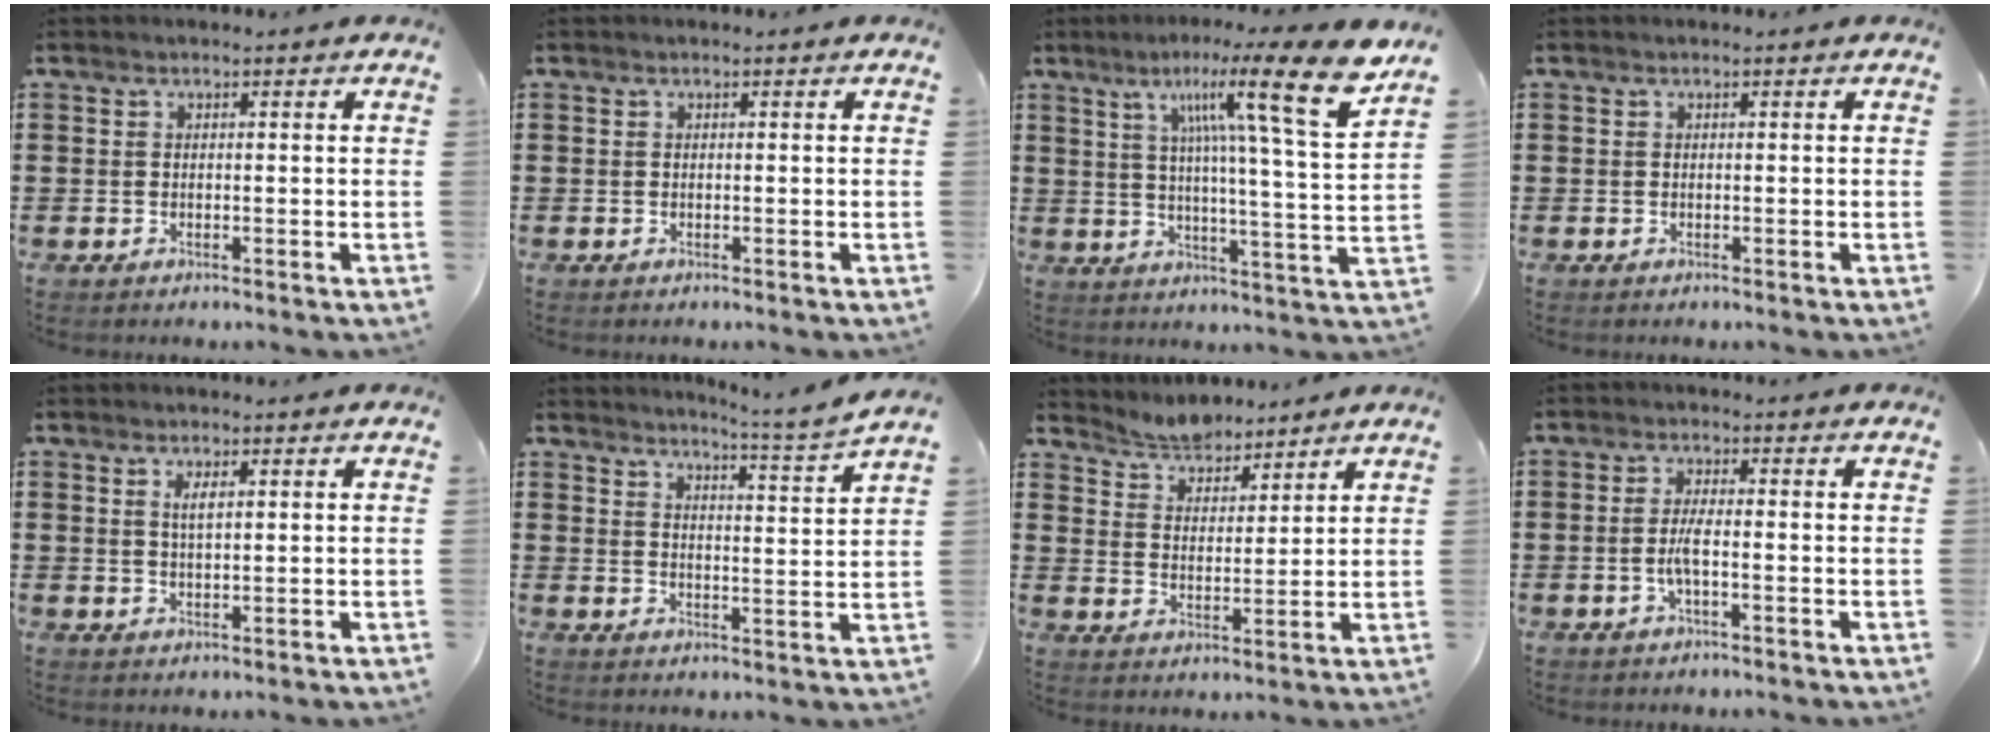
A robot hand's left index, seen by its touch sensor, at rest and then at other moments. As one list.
[{"total": 0.0}, {"total": 15.2, "force": [9.6, 0.9, 11.8], "torque": [-0.198, -0.046, 0.138]}, {"total": 0.0}, {"total": 2.2, "force": [0.9, 0.6, 1.9], "torque": [-0.040, 0.003, 0.015]}, {"total": 4.1, "force": [3.8, -1.0, 1.3], "torque": [-0.035, -0.034, 0.057]}, {"total": 4.0, "force": [3.9, 0.5, -0.2], "torque": [-0.012, -0.012, 0.075]}, {"total": 3.1, "force": [-0.9, 0.5, 2.9], "torque": [-0.068, -0.004, -0.022]}]